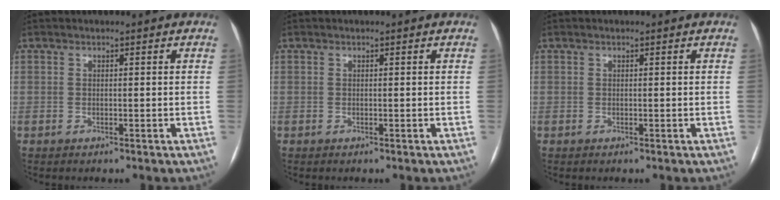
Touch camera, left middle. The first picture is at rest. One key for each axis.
{"total": 0.0}
{"total": 0.0}